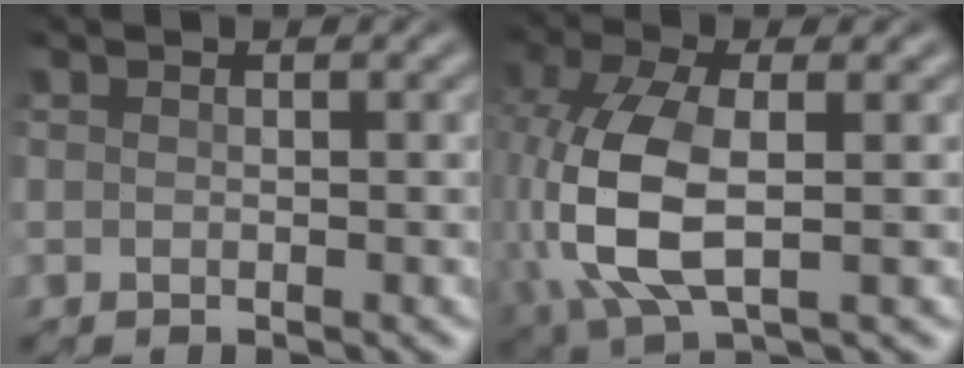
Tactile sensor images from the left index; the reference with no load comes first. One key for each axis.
{"total": 8.9, "fx": -0.7, "fy": 4.3, "fz": 7.7, "tx": -0.200, "ty": -0.002, "tz": -0.012}